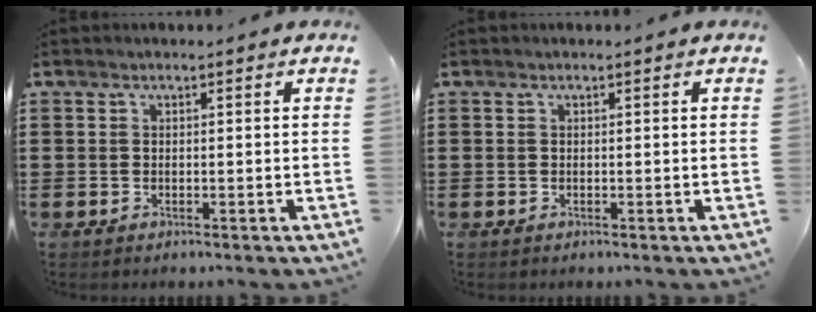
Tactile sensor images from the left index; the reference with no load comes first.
{"total": 0.0}